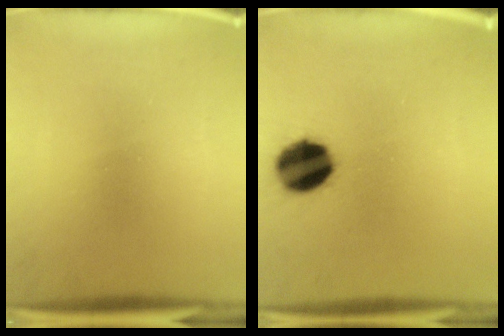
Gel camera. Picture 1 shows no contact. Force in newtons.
{"total": 13.0}